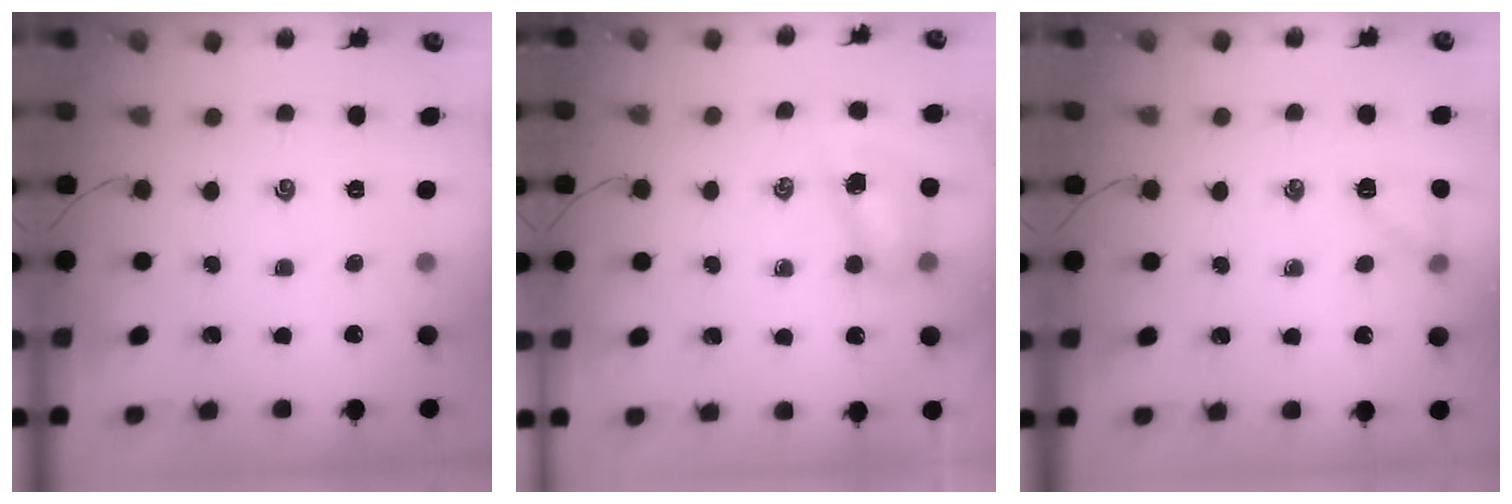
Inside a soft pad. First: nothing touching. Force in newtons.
{"total": 7.8, "press": 7.7, "slide": 1.1}
{"total": 8.7, "press": 8.5, "slide": 1.8}